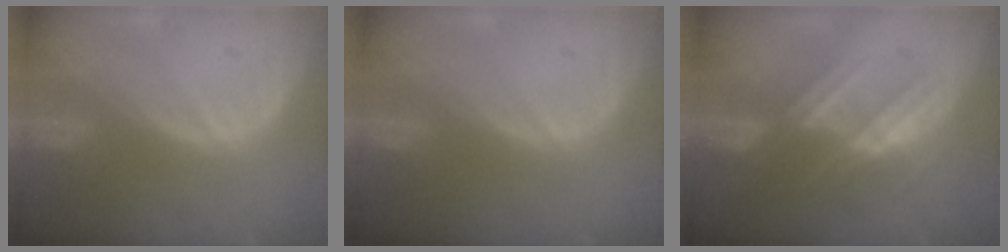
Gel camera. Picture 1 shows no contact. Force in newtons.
{"total": 0.0}
{"total": 7.2, "press": 6.6, "slide": 2.9}